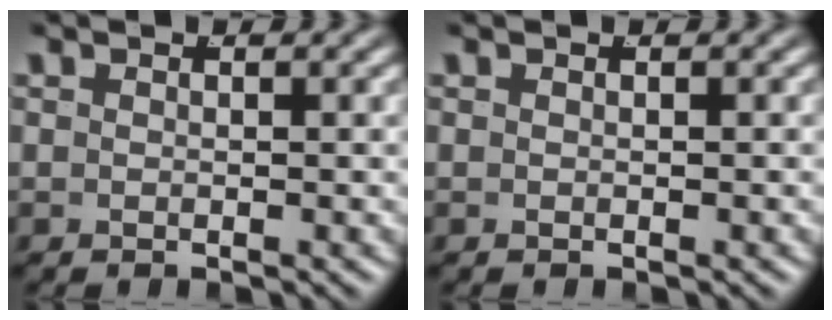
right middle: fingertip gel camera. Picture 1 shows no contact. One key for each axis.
{"total": 0.0}